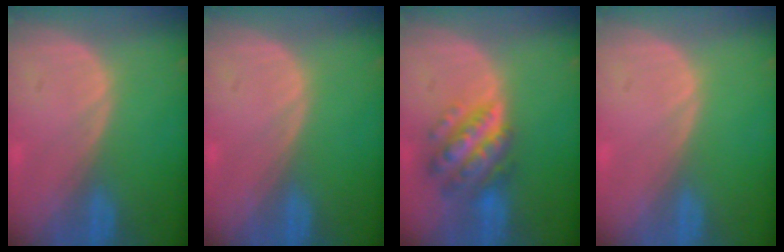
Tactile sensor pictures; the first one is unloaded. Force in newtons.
{"total": 0.0}
{"total": 7.7, "press": 7.7, "slide": 0.5}
{"total": 0.0}